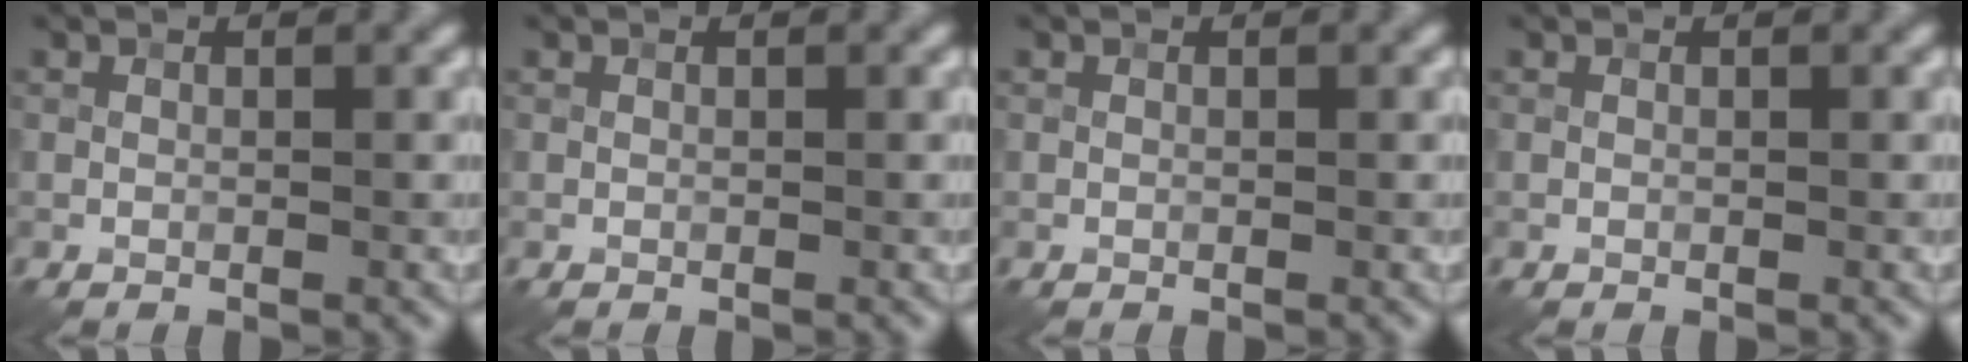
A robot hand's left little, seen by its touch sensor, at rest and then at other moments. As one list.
[{"total": 0.0}, {"total": 0.0}, {"total": 0.0}]